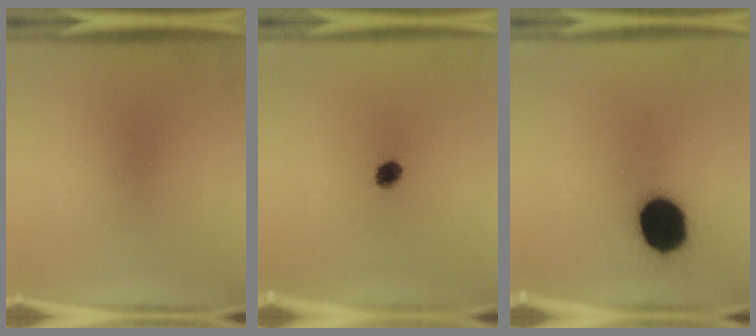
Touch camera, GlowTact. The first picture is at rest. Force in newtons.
{"total": 3.9}
{"total": 16.9}